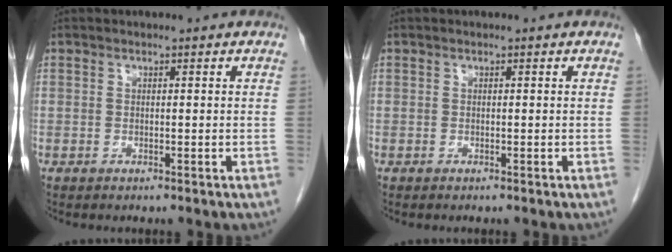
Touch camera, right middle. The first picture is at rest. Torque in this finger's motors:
{"motor_torque": [-0.40, -0.08, -0.05, 0.00]}